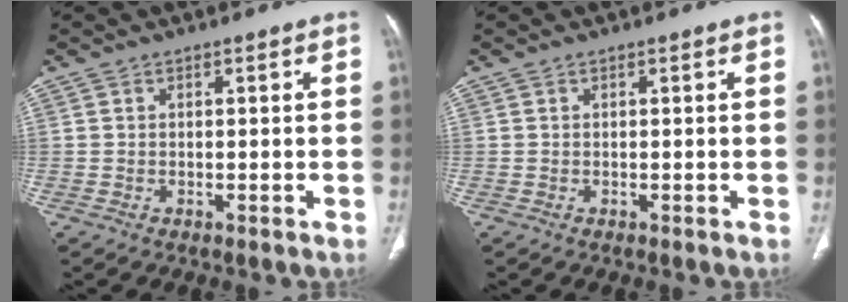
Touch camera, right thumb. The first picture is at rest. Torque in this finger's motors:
{"motor_torque": [-0.06, 0.06, -0.02, 0.02, 0.03]}